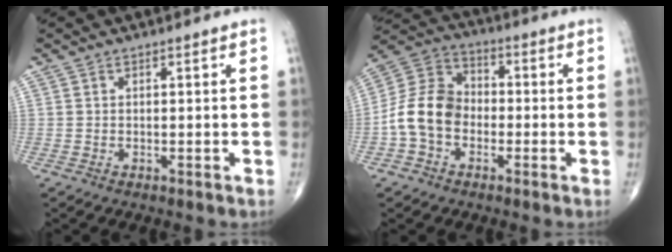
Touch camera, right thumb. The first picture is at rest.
{"total": 11.4, "force": [-2.7, 8.6, 6.9], "torque": [-0.124, 0.038, -0.063]}